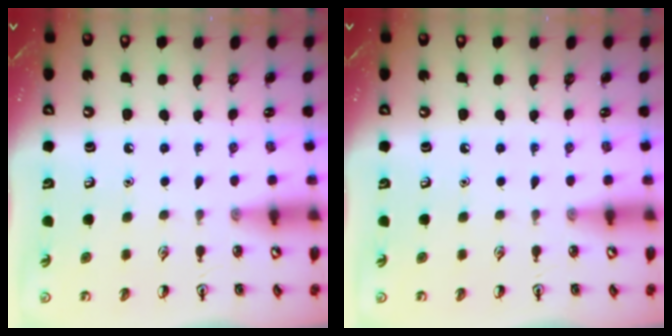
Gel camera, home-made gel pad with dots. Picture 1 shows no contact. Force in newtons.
{"total": 0.0}